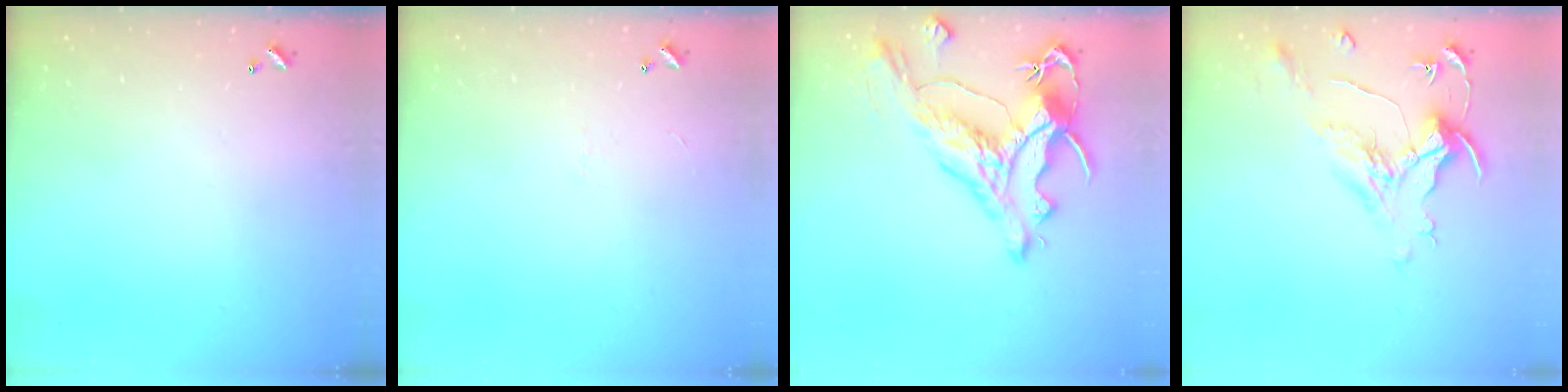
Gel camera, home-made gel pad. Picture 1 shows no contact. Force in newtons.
{"total": 0.7, "press": 0.3, "slide": 0.7}
{"total": 5.1, "press": 4.8, "slide": 1.7}
{"total": 1.6, "press": 1.4, "slide": 0.7}